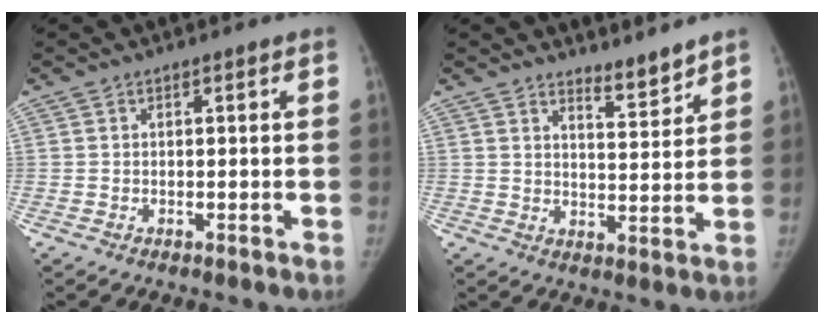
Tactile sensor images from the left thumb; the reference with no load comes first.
{"total": 4.5, "force": [4.2, 0.8, 1.3], "torque": [-0.008, -0.046, 0.074]}